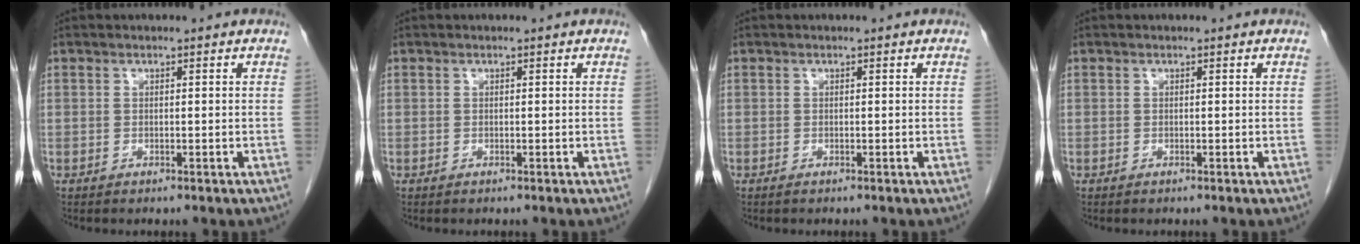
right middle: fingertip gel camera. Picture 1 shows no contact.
{"total": 0.0}
{"total": 0.0}
{"total": 0.0}